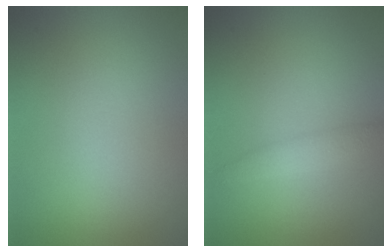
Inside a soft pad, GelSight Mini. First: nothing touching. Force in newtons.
{"total": 1.5, "press": 1.5, "slide": 0.1}